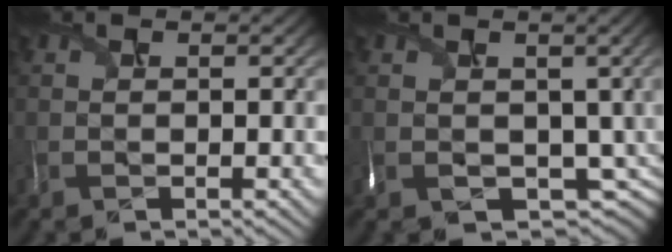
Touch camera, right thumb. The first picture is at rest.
{"total": 5.6, "force": [-0.1, 4.2, 3.8], "torque": [-0.094, -0.027, 0.016]}